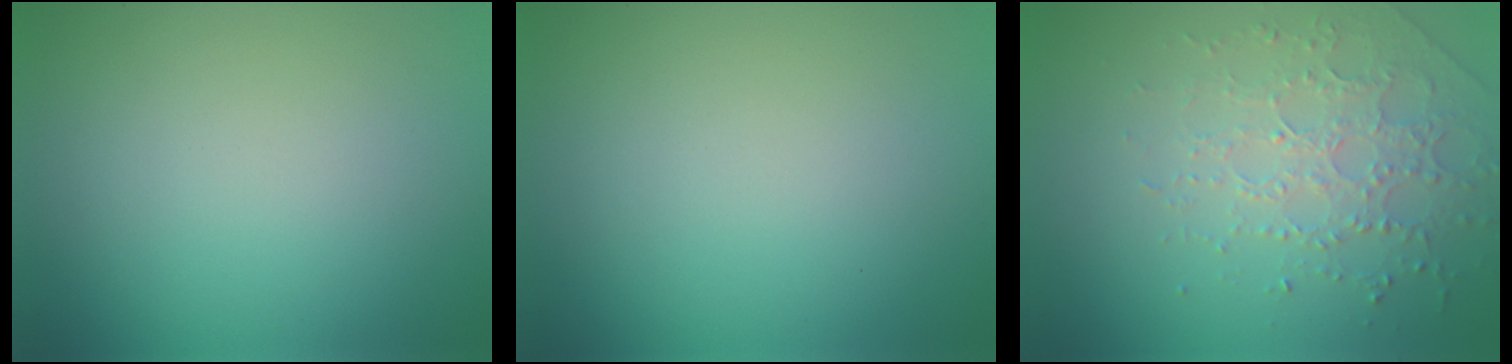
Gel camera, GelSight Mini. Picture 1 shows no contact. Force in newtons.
{"total": 0.0}
{"total": 2.6, "press": 2.4, "slide": 1.1}